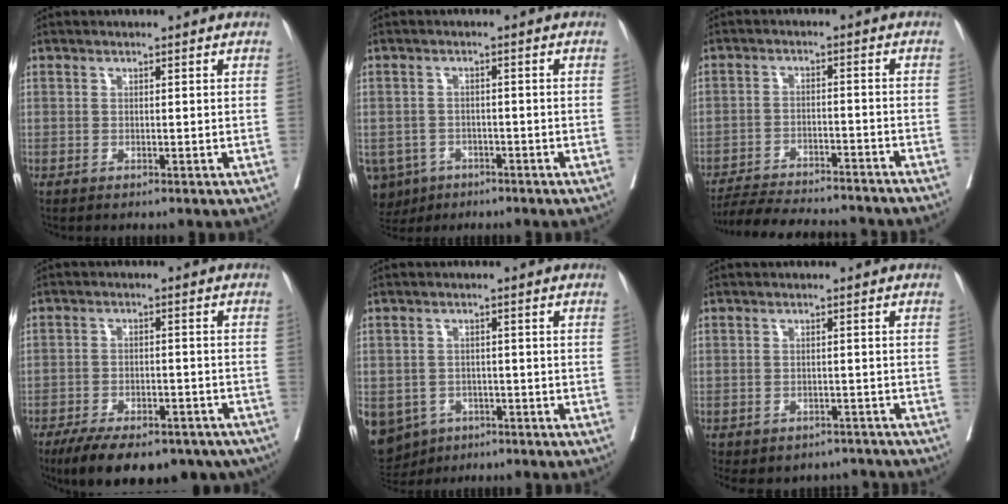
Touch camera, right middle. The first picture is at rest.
{"total": 8.1, "force": [-4.6, 6.3, 2.0], "torque": [-0.054, -0.001, -0.068]}
{"total": 16.8, "force": [-15.5, 1.8, 6.3], "torque": [-0.109, -0.015, -0.218]}
{"total": 18.8, "force": [-14.0, 7.8, 9.9], "torque": [-0.149, -0.004, -0.187]}
{"total": 12.4, "force": [-6.5, 9.9, 3.9], "torque": [-0.117, -0.004, -0.084]}
{"total": 8.2, "force": [-7.0, 4.2, 1.1], "torque": [-0.011, 0.012, -0.081]}